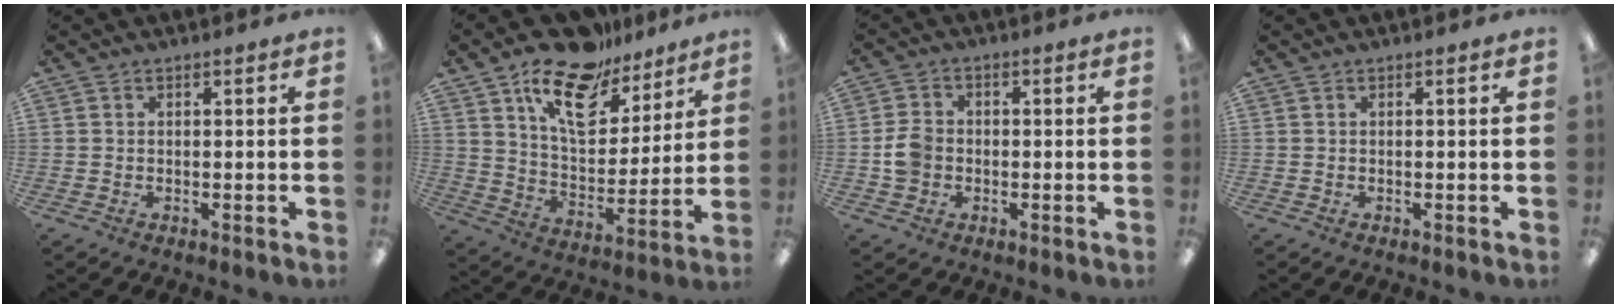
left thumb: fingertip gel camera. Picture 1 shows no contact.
{"total": 18.9, "force": [12.7, 9.8, 10.0], "torque": [-0.172, -0.064, 0.223]}
{"total": 5.2, "force": [-0.8, 4.3, 2.7], "torque": [-0.054, 0.010, -0.013]}
{"total": 0.0}